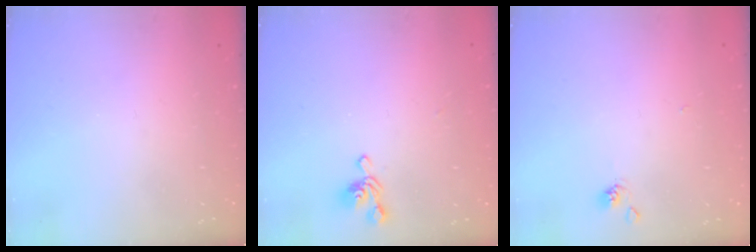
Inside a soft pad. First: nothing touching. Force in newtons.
{"total": 2.7, "press": 2.6, "slide": 0.6}
{"total": 1.9, "press": 1.9, "slide": 0.2}